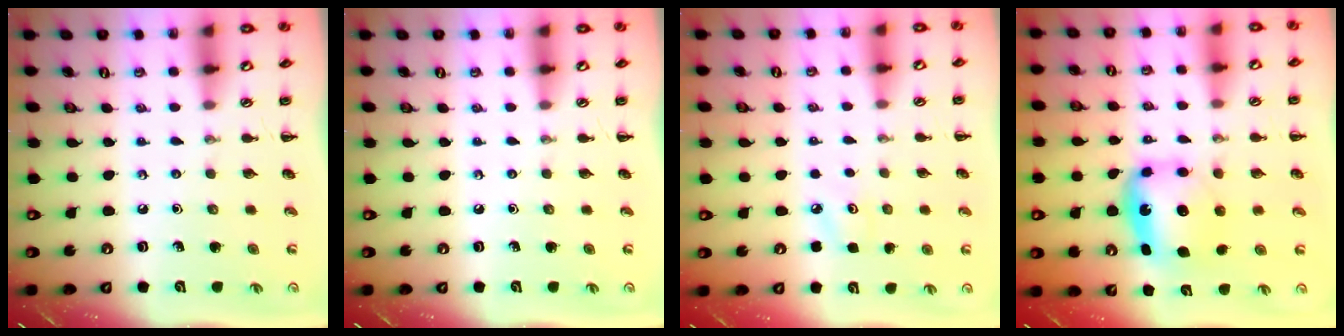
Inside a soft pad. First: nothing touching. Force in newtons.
{"total": 0.0}
{"total": 6.1, "press": 5.8, "slide": 1.9}
{"total": 6.1, "press": 6.0, "slide": 1.0}